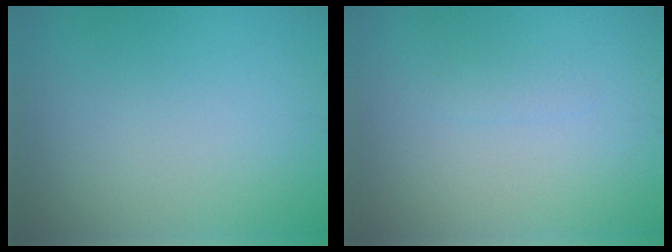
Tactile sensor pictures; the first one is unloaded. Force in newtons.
{"total": 0.7, "press": 0.7, "slide": 0.1}